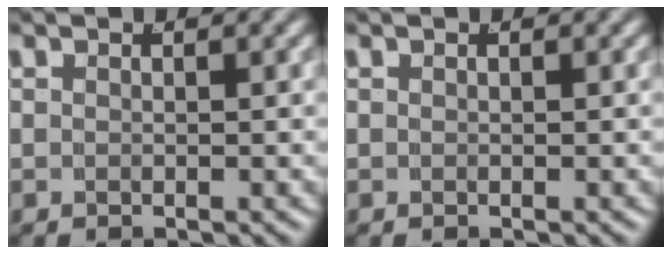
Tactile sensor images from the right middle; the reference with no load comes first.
{"total": 0.0}